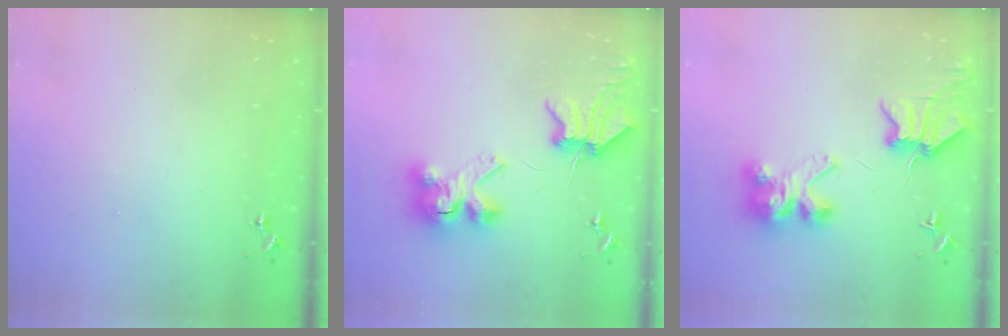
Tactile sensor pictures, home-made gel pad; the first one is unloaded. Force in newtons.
{"total": 10.1, "press": 10.0, "slide": 1.3}
{"total": 9.2, "press": 9.1, "slide": 1.2}